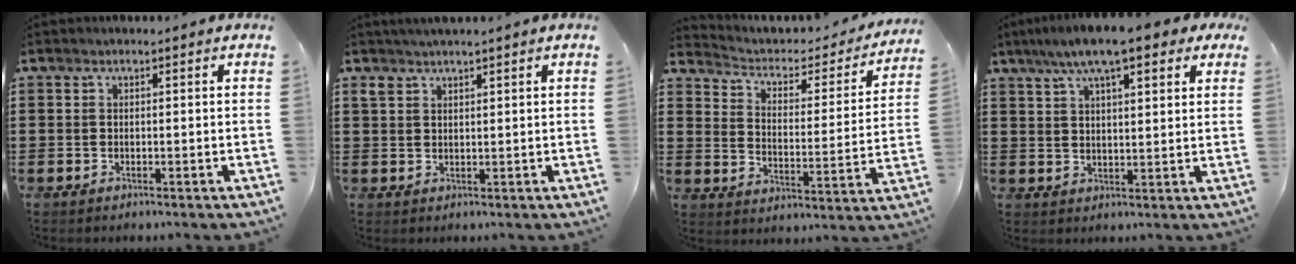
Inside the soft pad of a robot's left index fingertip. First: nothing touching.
{"total": 1.7, "force": [1.4, 0.3, 0.9], "torque": [-0.021, 0.003, 0.027]}
{"total": 2.7, "force": [1.9, 1.6, 1.1], "torque": [-0.036, -0.015, 0.022]}
{"total": 8.4, "force": [6.0, 1.5, 5.7], "torque": [-0.117, 0.001, 0.105]}